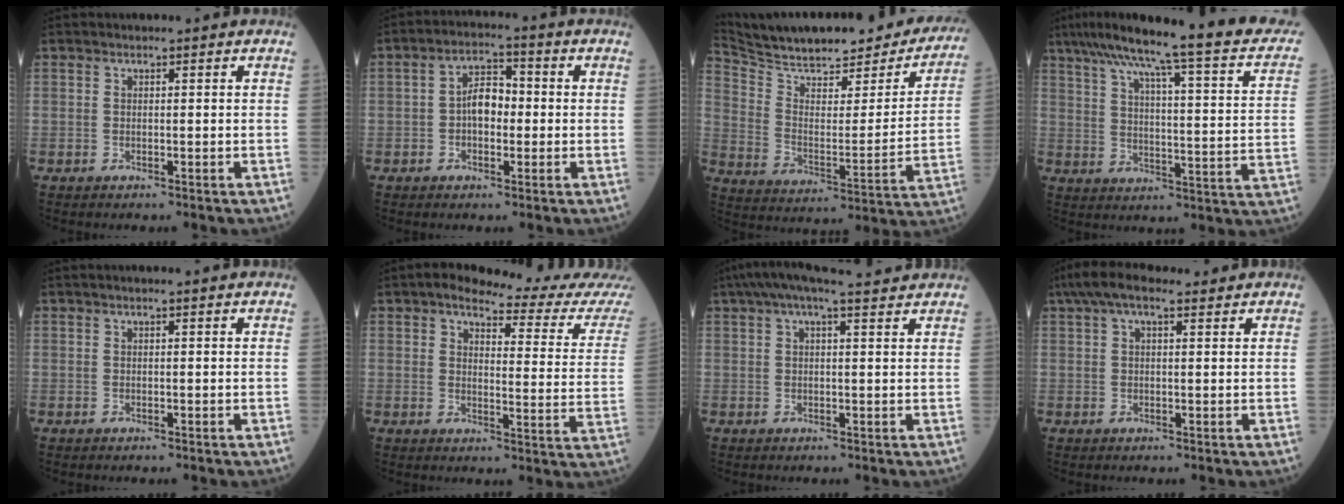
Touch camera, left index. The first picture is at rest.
{"total": 5.3, "force": [-0.4, 2.8, 4.4], "torque": [-0.081, 0.020, -0.013]}
{"total": 27.9, "force": [24.4, 6.7, 11.8], "torque": [-0.189, -0.040, 0.326]}
{"total": 25.7, "force": [20.5, 1.7, 15.4], "torque": [-0.232, -0.008, 0.263]}
{"total": 1.0, "force": [0.7, -0.1, 0.6], "torque": [-0.010, 0.009, 0.012]}
{"total": 14.2, "force": [13.0, 0.3, 5.5], "torque": [-0.066, -0.055, 0.140]}
{"total": 9.5, "force": [8.0, 1.2, 5.0], "torque": [-0.088, 0.045, 0.109]}
{"total": 6.9, "force": [4.9, 2.1, 4.4], "torque": [-0.091, 0.046, 0.086]}